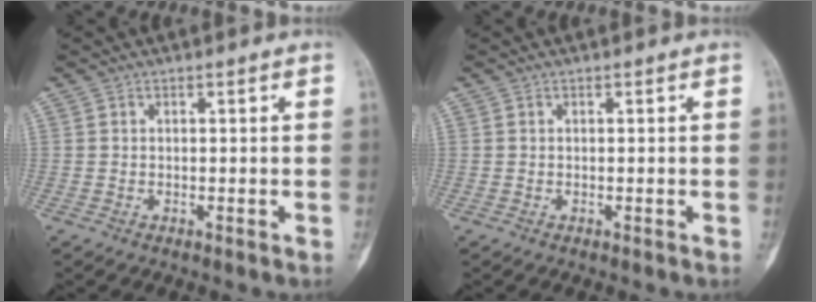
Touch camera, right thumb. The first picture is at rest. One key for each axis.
{"total": 0.0}